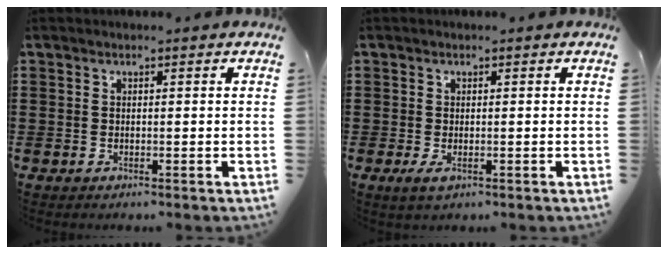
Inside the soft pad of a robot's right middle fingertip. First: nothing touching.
{"total": 1.3, "force": [-0.3, 0.7, 1.0], "torque": [-0.019, 0.000, -0.007]}